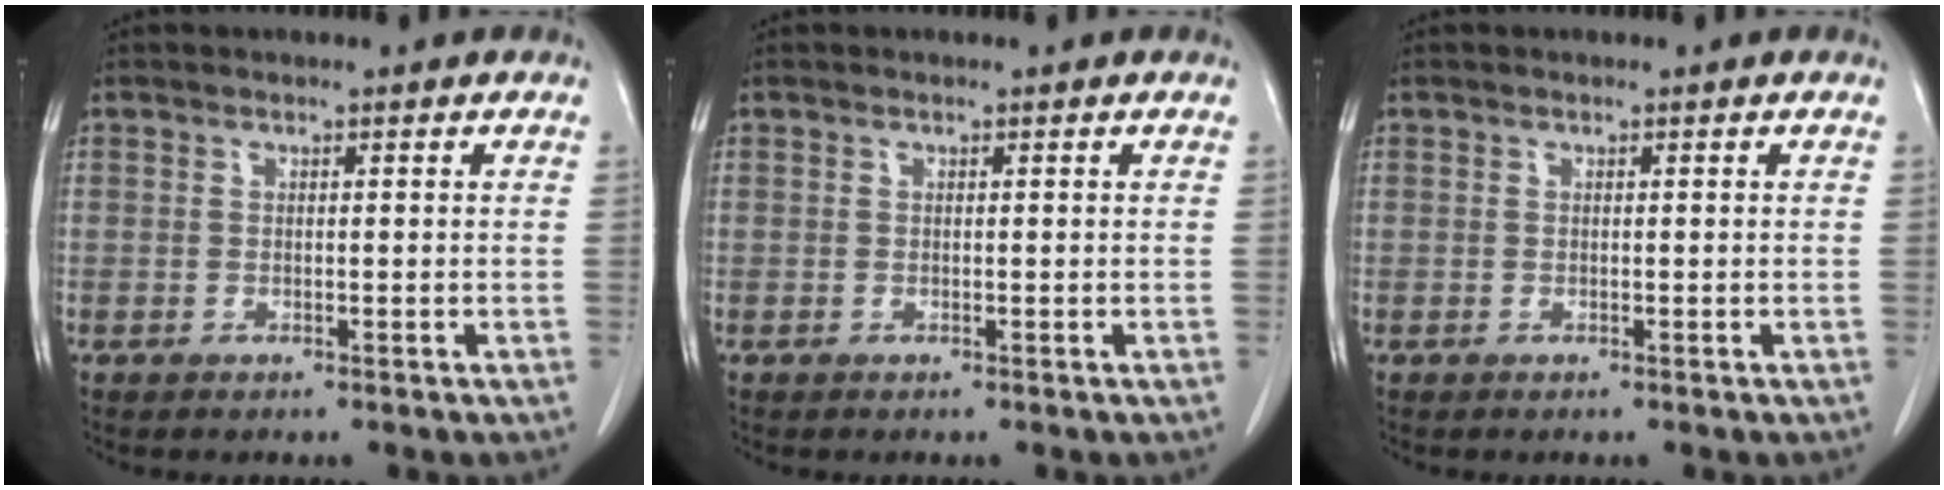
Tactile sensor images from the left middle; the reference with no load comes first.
{"total": 0.0}
{"total": 0.0}